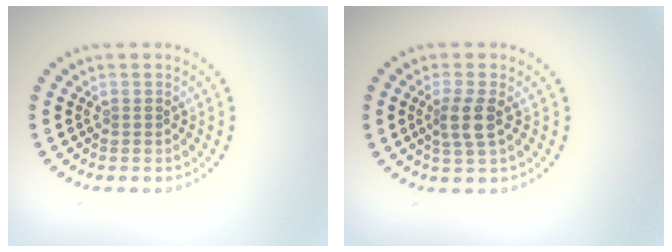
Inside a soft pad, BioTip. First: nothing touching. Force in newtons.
{"total": 2.2, "press": 1.9, "slide": 1.1}